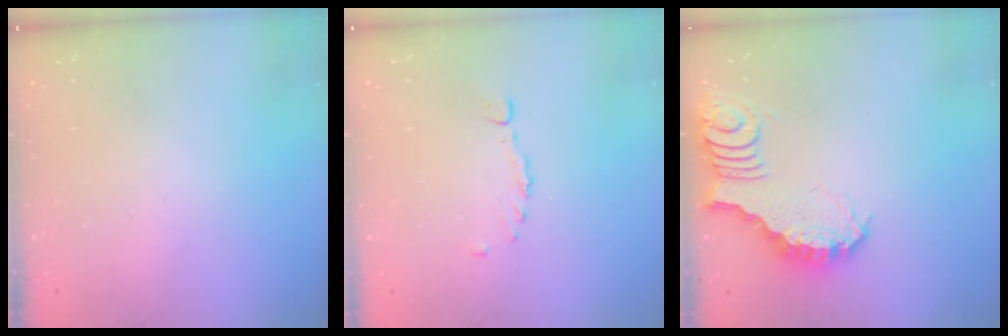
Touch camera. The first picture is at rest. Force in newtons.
{"total": 1.4, "press": 1.3, "slide": 0.3}
{"total": 3.8, "press": 3.7, "slide": 0.6}